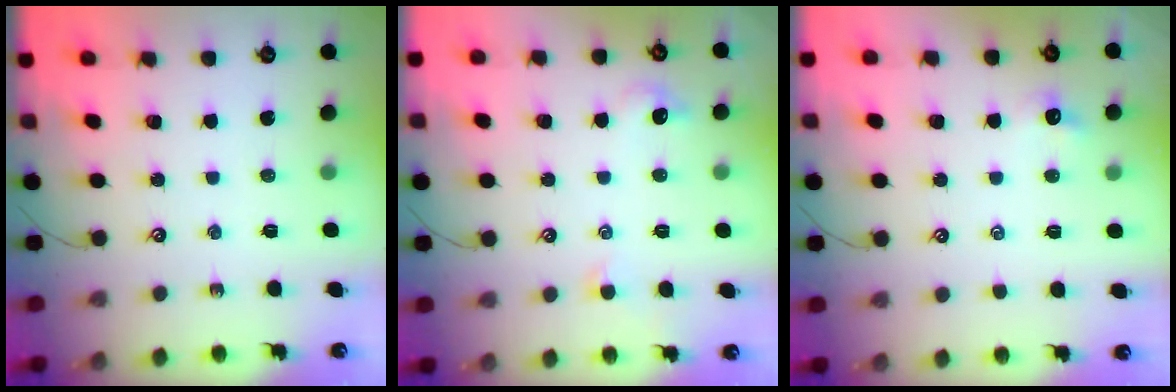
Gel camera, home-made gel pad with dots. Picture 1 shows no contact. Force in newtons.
{"total": 1.5, "press": 1.3, "slide": 0.6}
{"total": 0.7, "press": 0.3, "slide": 0.6}